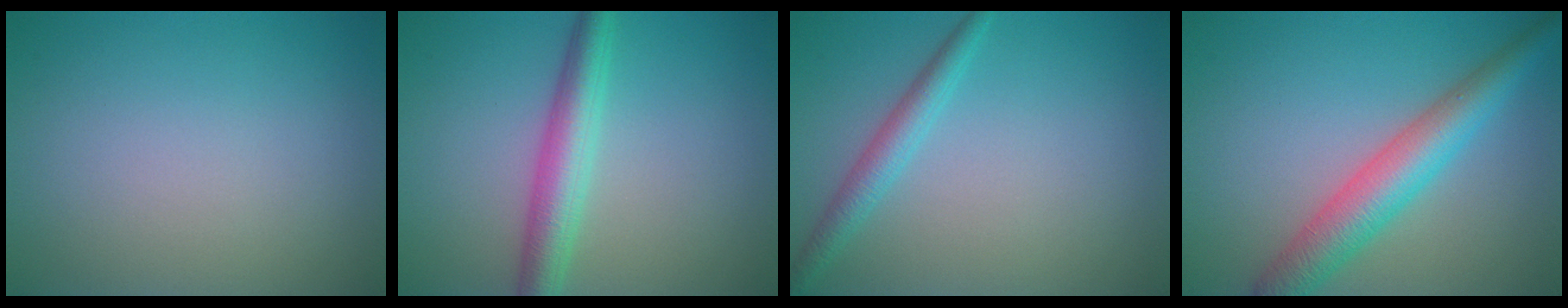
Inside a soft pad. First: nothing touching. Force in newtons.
{"total": 4.2, "press": 4.2, "slide": 0.1}
{"total": 2.3, "press": 2.3, "slide": 0.1}
{"total": 5.6, "press": 5.5, "slide": 0.2}